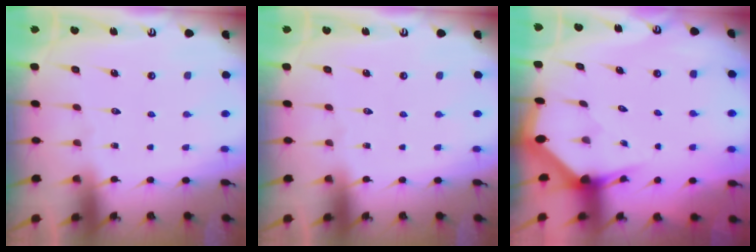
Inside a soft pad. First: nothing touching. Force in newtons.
{"total": 0.0}
{"total": 3.0, "press": 3.0, "slide": 0.2}